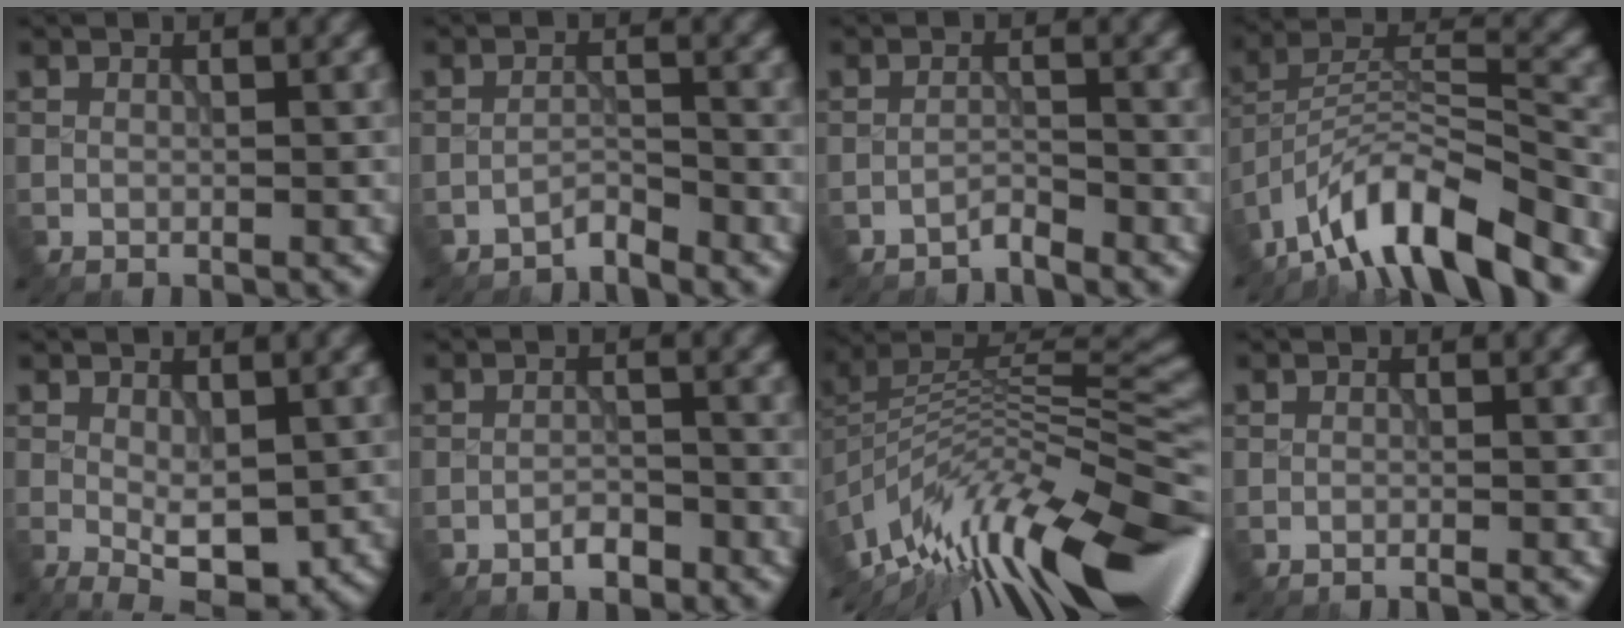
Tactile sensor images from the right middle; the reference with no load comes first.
{"total": 1.8, "force": [-1.8, 0.1, 0.3], "torque": [-0.002, 0.007, -0.035]}
{"total": 1.4, "force": [-1.4, 0.0, 0.2], "torque": [-0.001, 0.007, -0.030]}
{"total": 10.8, "force": [-8.4, 2.6, 6.3], "torque": [-0.097, 0.012, -0.159]}
{"total": 3.9, "force": [-0.4, 1.6, 3.6], "torque": [-0.064, -0.007, -0.003]}
{"total": 1.6, "force": [-1.2, 0.6, 0.9], "torque": [-0.013, 0.004, -0.024]}
{"total": 14.4, "force": [-7.5, 5.0, 11.2], "torque": [-0.211, 0.015, -0.129]}
{"total": 0.9, "force": [-0.7, 0.1, 0.5], "torque": [-0.001, -0.004, -0.021]}